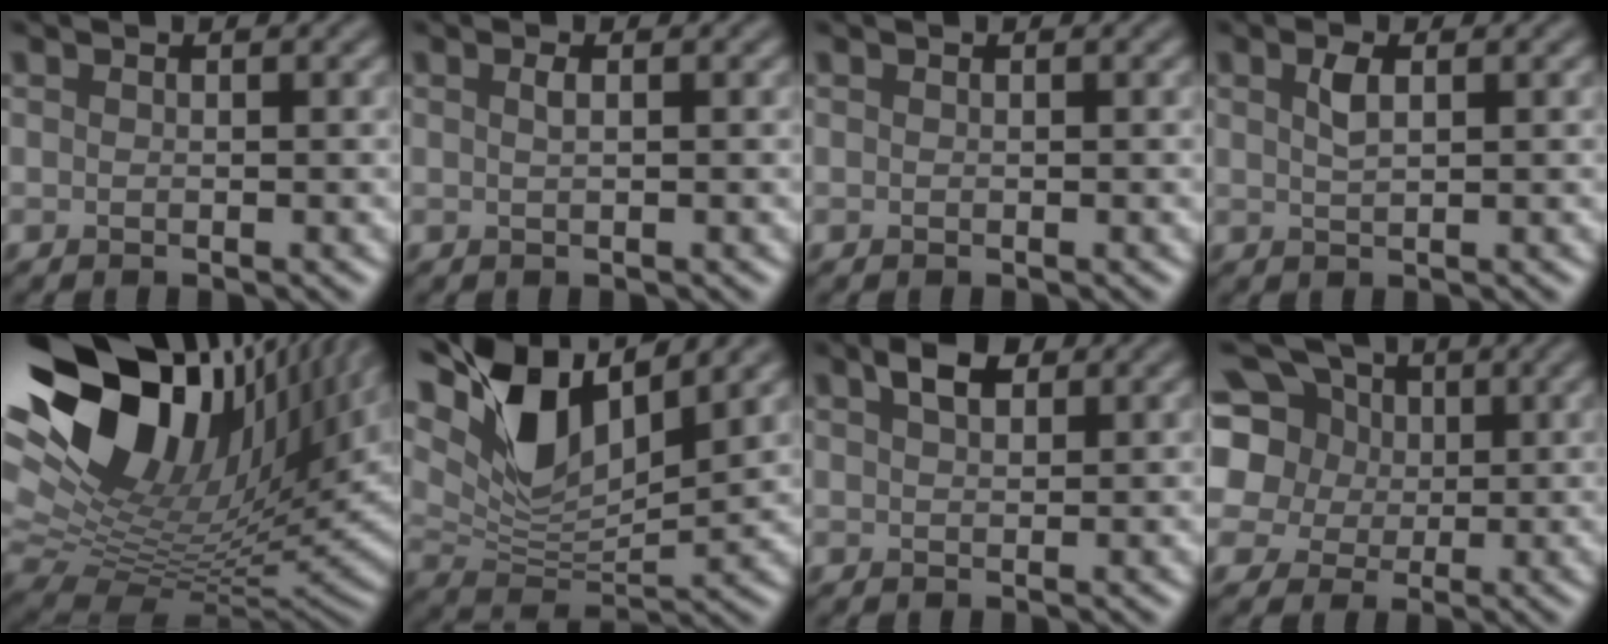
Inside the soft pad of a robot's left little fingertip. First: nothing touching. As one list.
[{"total": 0.9, "force": [0.3, 0.2, 0.8], "torque": [-0.016, 0.005, 0.006]}, {"total": 0.0}, {"total": 1.7, "force": [0.7, 0.6, 1.4], "torque": [-0.032, 0.003, 0.016]}, {"total": 20.3, "force": [8.4, 10.6, 15.2], "torque": [-0.274, 0.035, 0.149]}, {"total": 8.5, "force": [4.5, 3.9, 6.0], "torque": [-0.119, -0.004, 0.087]}, {"total": 2.5, "force": [1.4, 1.3, 1.6], "torque": [-0.031, 0.007, 0.027]}, {"total": 11.9, "force": [4.4, 9.5, 5.7], "torque": [-0.135, 0.032, 0.067]}]